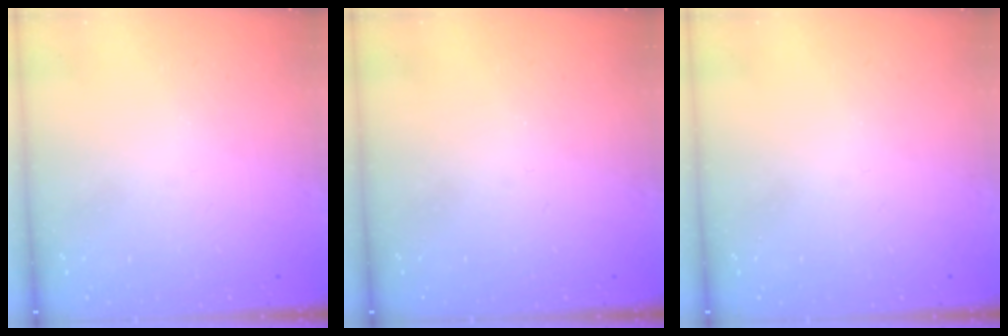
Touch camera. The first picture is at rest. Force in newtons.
{"total": 0.0}
{"total": 0.0}